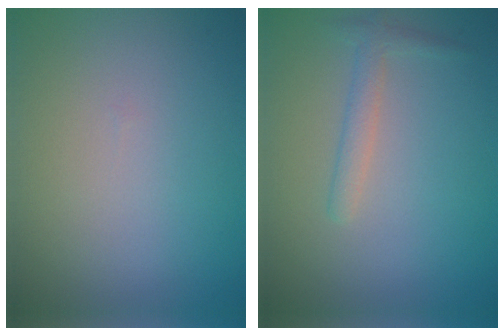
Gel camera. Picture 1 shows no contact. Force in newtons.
{"total": 1.6, "press": 1.6, "slide": 0.1}